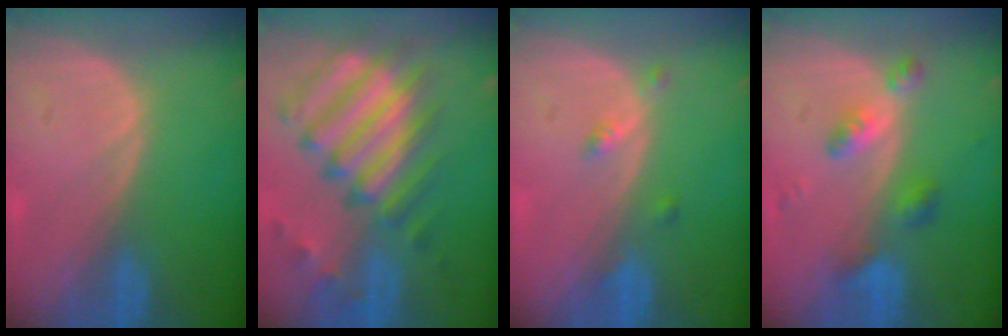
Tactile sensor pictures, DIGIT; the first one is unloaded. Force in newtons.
{"total": 11.9, "press": 10.3, "slide": 5.9}
{"total": 2.2, "press": 1.8, "slide": 1.3}
{"total": 5.5, "press": 4.8, "slide": 2.7}